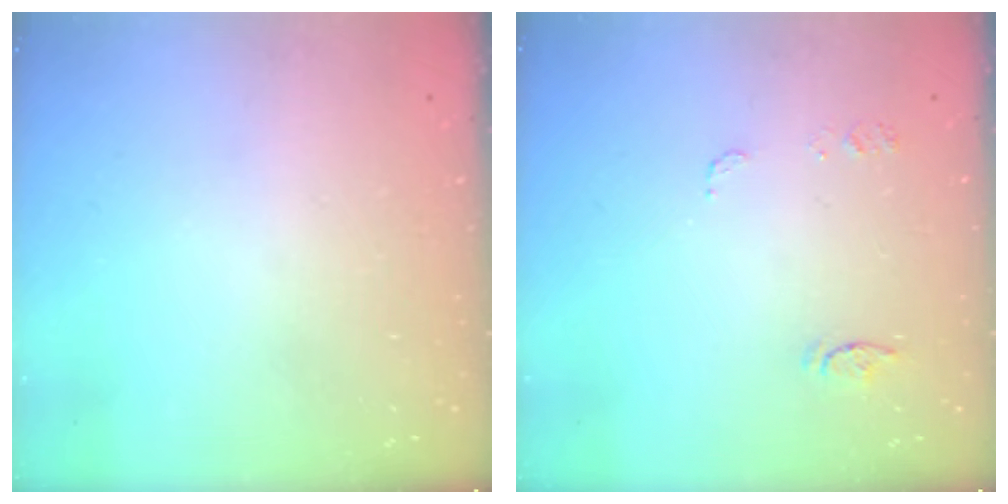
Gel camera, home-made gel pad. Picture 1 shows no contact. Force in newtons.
{"total": 6.9, "press": 6.9, "slide": 0.5}